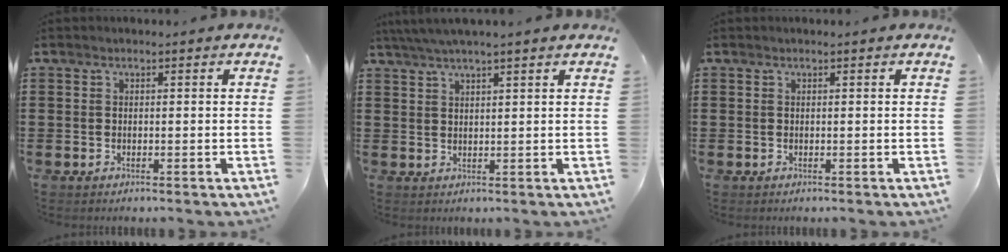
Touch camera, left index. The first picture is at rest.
{"total": 3.3, "force": [2.8, -0.3, 1.8], "torque": [-0.041, -0.002, 0.051]}
{"total": 0.0}